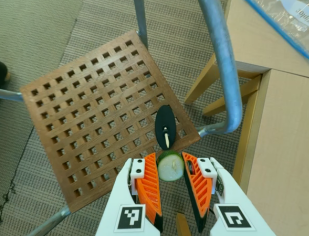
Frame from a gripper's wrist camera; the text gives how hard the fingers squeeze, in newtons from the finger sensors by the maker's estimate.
{"total": 7.9, "left": 7.6, "right": 8.2}